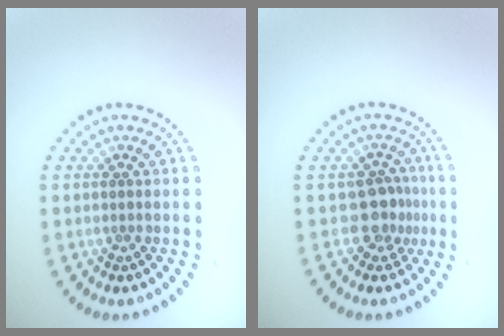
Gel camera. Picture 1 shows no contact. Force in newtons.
{"total": 2.7, "press": 2.1, "slide": 1.7}